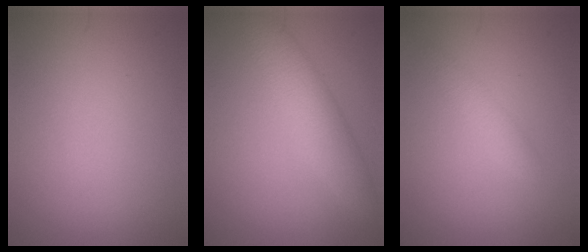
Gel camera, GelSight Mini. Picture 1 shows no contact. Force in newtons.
{"total": 4.1, "press": 4.1, "slide": 0.0}
{"total": 1.6, "press": 1.6, "slide": 0.2}